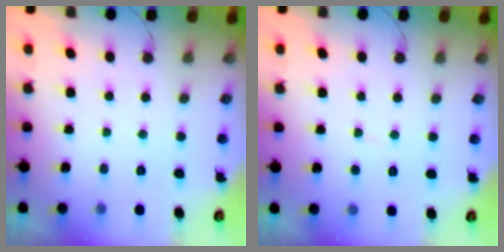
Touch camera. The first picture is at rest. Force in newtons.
{"total": 1.9, "press": 1.9, "slide": 0.2}